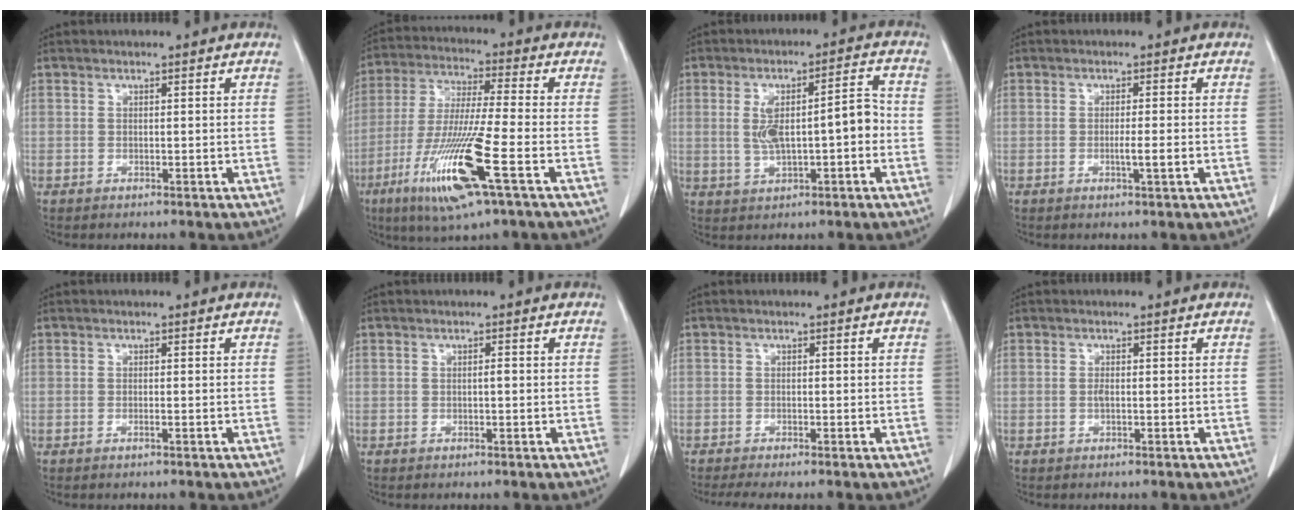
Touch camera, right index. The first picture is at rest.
{"total": 15.6, "force": [-6.5, 0.2, 14.2], "torque": [-0.293, -0.031, -0.121]}
{"total": 9.0, "force": [-0.5, 2.5, 8.7], "torque": [-0.153, 0.025, -0.001]}
{"total": 2.4, "force": [-0.6, -0.3, 2.3], "torque": [-0.040, -0.005, -0.011]}
{"total": 0.6, "force": [-0.3, -0.1, 0.5], "torque": [-0.010, -0.001, -0.005]}
{"total": 0.6, "force": [-0.1, 0.1, 0.6], "torque": [-0.009, 0.001, -0.002]}
{"total": 2.6, "force": [-2.1, 0.0, 1.5], "torque": [-0.028, -0.007, -0.036]}
{"total": 0.8, "force": [-0.1, 0.2, 0.7], "torque": [-0.017, 0.000, -0.002]}